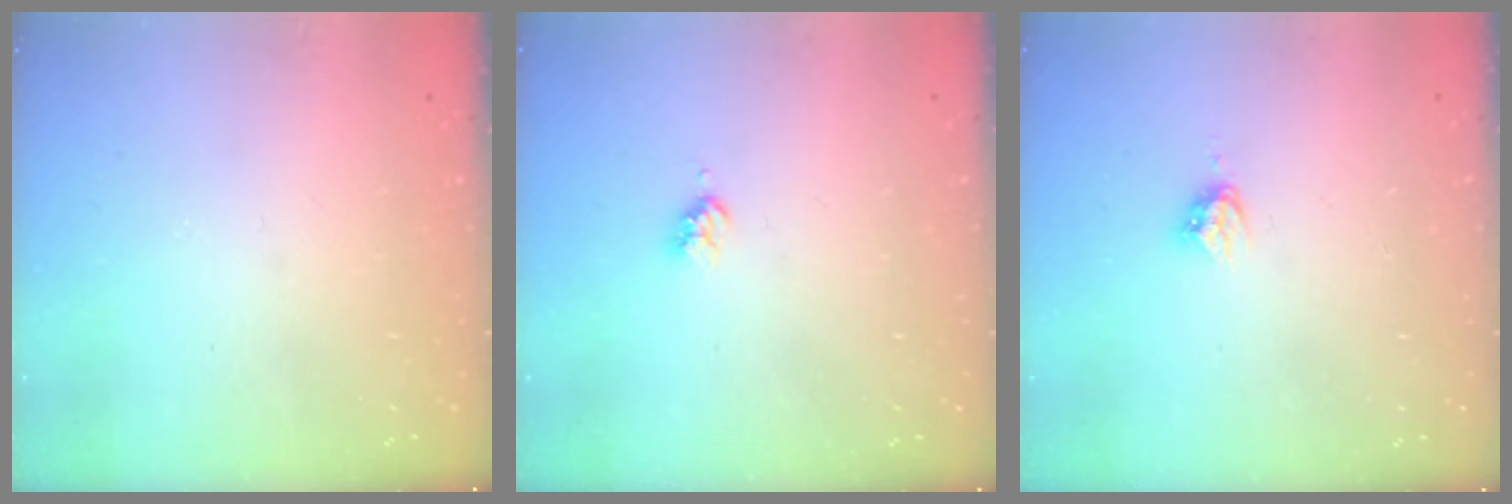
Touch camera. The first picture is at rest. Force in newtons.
{"total": 3.1, "press": 3.0, "slide": 0.4}
{"total": 4.7, "press": 4.7, "slide": 0.5}